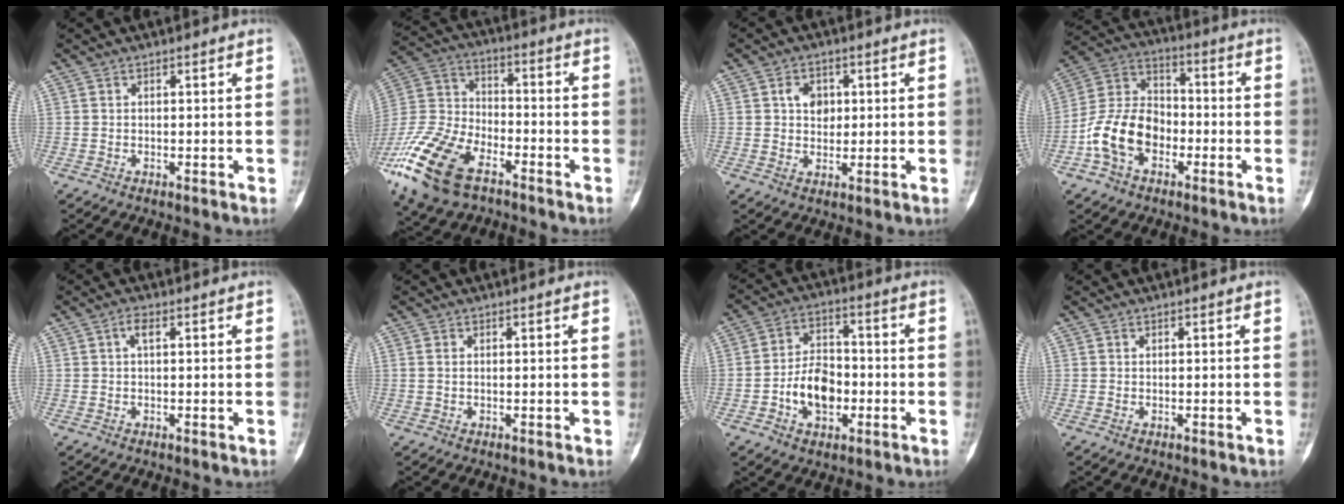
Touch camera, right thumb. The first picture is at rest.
{"total": 19.4, "force": [-11.2, 10.1, 12.2], "torque": [-0.270, 0.033, -0.216]}
{"total": 4.6, "force": [1.2, 3.7, 2.5], "torque": [-0.016, -0.001, 0.018]}
{"total": 13.2, "force": [-4.5, 9.0, 8.6], "torque": [-0.154, 0.043, -0.089]}
{"total": 1.9, "force": [0.4, 0.8, 1.6], "torque": [-0.034, 0.005, 0.006]}
{"total": 0.7, "force": [0.1, 0.5, 0.5], "torque": [-0.008, 0.001, 0.002]}
{"total": 10.2, "force": [-2.7, 6.8, 7.1], "torque": [-0.100, 0.027, -0.050]}
{"total": 0.0}